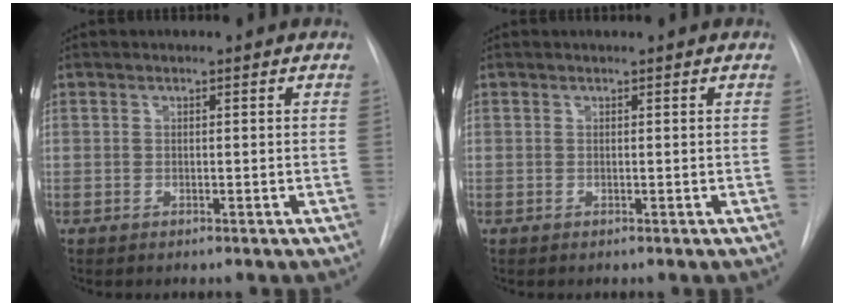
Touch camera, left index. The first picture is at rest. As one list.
[{"total": 0.0}]